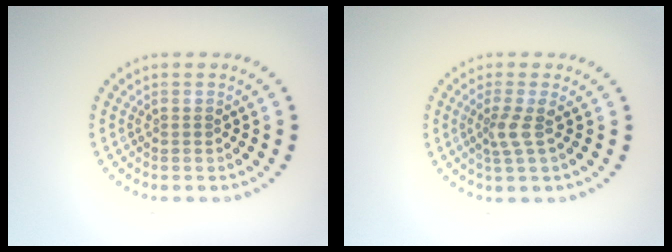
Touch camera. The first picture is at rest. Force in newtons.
{"total": 2.0, "press": 1.4, "slide": 1.4}